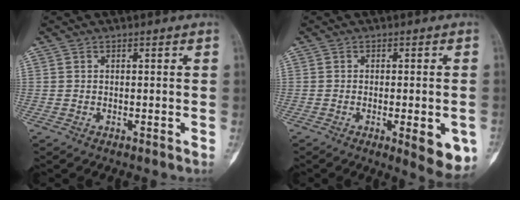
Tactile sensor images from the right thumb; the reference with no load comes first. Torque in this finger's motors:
{"motor_torque": [0.00, 0.24, 0.13, -0.02, -0.05]}